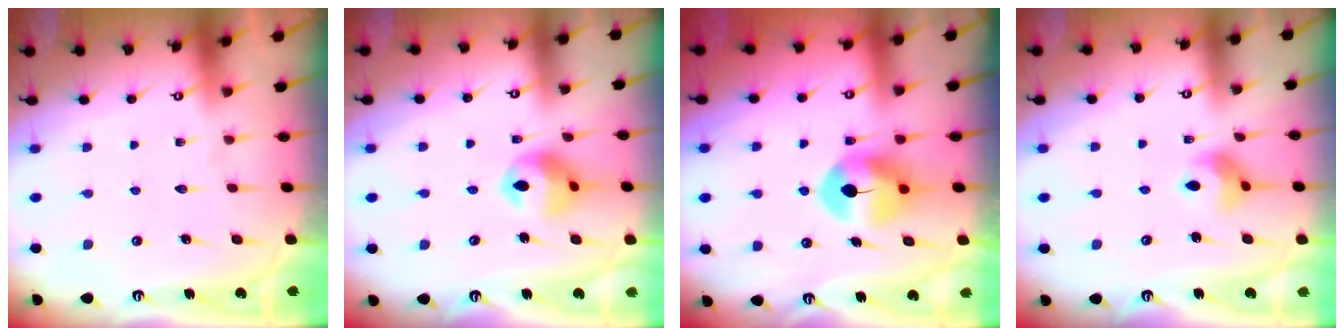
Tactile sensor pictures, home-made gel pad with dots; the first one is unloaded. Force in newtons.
{"total": 11.3, "press": 11.2, "slide": 1.7}
{"total": 7.9, "press": 7.8, "slide": 1.1}
{"total": 7.3, "press": 7.3, "slide": 0.9}